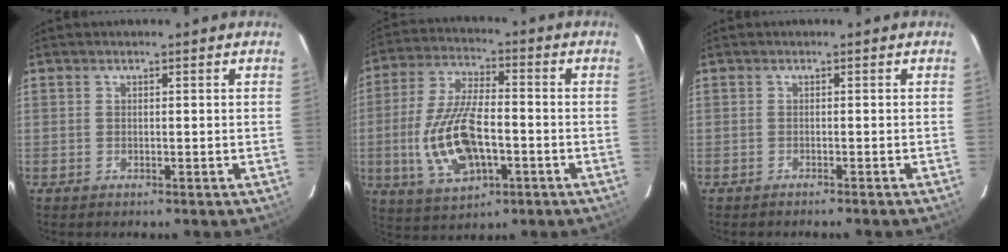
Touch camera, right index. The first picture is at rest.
{"total": 15.3, "force": [-3.5, 7.0, 13.2], "torque": [-0.278, -0.004, -0.056]}
{"total": 0.8, "force": [-0.7, -0.2, 0.3], "torque": [-0.002, -0.004, -0.011]}